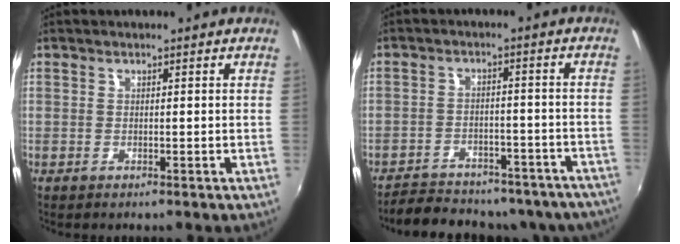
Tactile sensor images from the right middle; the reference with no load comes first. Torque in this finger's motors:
{"motor_torque": [0.62, -1.52, 0.46, 0.08]}